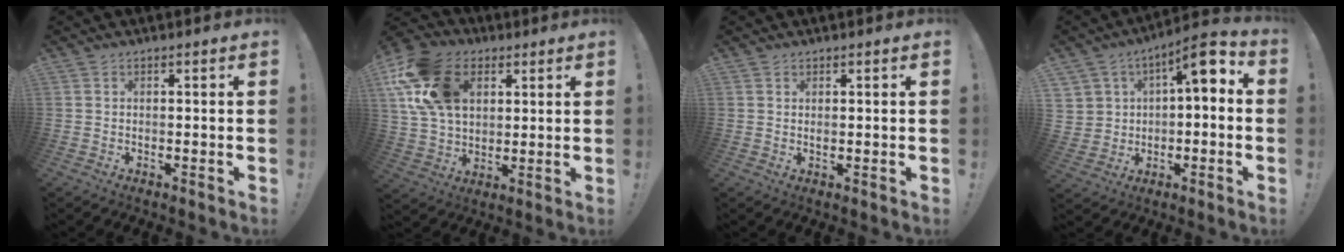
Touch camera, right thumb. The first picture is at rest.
{"total": 19.9, "force": [7.3, 13.9, 12.2], "torque": [-0.236, -0.021, 0.138]}
{"total": 0.7, "force": [0.5, 0.4, 0.3], "torque": [-0.001, -0.004, 0.008]}
{"total": 9.2, "force": [3.1, 6.1, 6.2], "torque": [-0.082, -0.018, 0.057]}